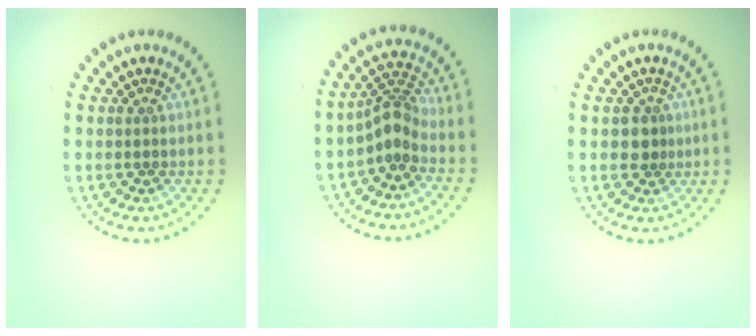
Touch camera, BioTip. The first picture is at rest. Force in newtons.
{"total": 2.8, "press": 2.0, "slide": 2.0}
{"total": 1.9, "press": 1.6, "slide": 0.9}